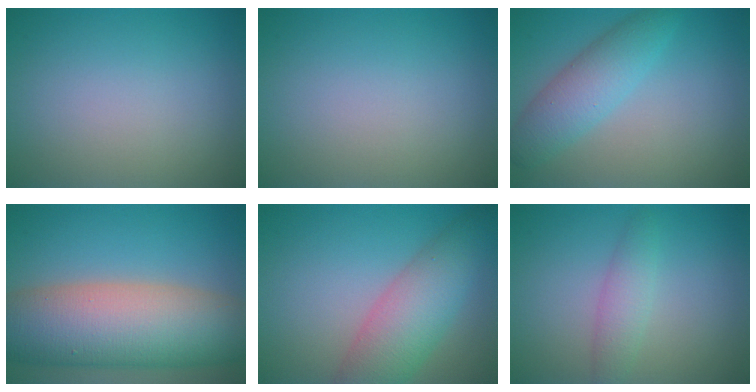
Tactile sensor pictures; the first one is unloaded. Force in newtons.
{"total": 0.0}
{"total": 4.2, "press": 4.2, "slide": 0.1}
{"total": 13.1, "press": 13.1, "slide": 0.7}
{"total": 6.4, "press": 6.4, "slide": 0.2}
{"total": 2.2, "press": 2.2, "slide": 0.0}